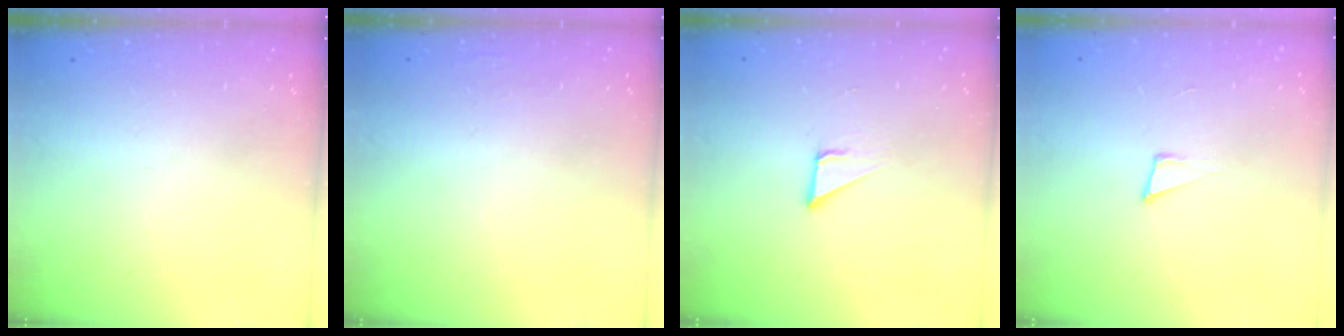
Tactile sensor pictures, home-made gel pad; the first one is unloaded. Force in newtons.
{"total": 1.8, "press": 1.7, "slide": 0.4}
{"total": 2.1, "press": 2.1, "slide": 0.1}
{"total": 4.6, "press": 3.2, "slide": 3.3}